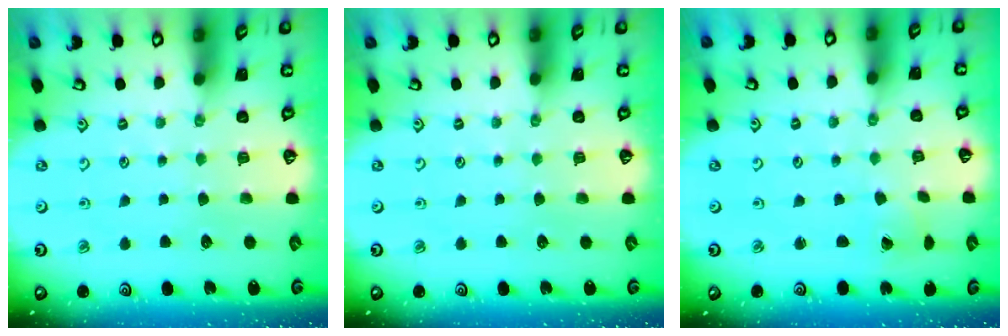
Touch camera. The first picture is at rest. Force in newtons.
{"total": 0.0}
{"total": 1.7, "press": 1.7, "slide": 0.1}